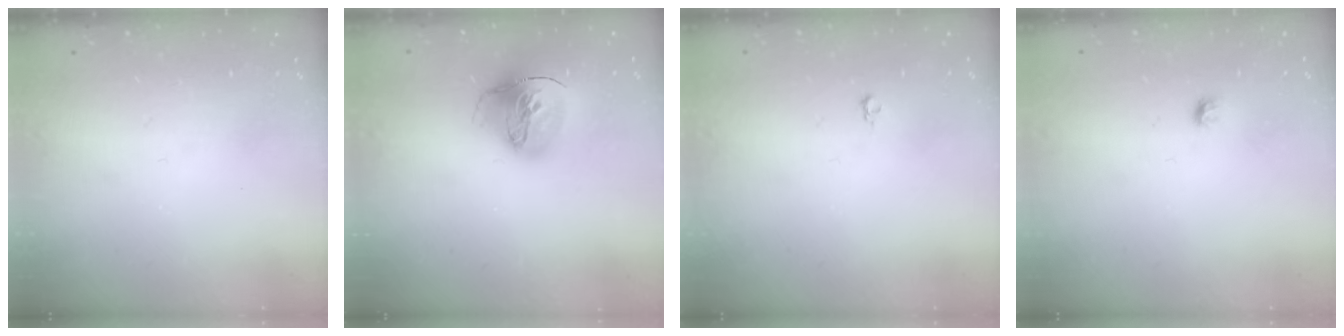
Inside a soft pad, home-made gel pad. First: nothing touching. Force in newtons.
{"total": 16.9, "press": 16.8, "slide": 1.7}
{"total": 3.6, "press": 3.5, "slide": 0.8}
{"total": 3.9, "press": 3.8, "slide": 0.9}